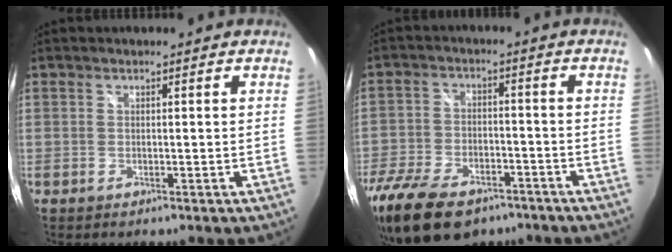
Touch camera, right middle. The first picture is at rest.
{"total": 19.1, "force": [-13.1, 9.6, 10.0], "torque": [-0.237, -0.032, -0.223]}